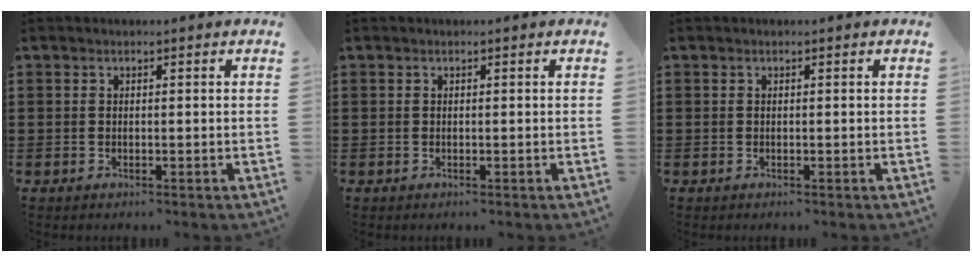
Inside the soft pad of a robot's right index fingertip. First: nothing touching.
{"total": 0.0}
{"total": 0.0}